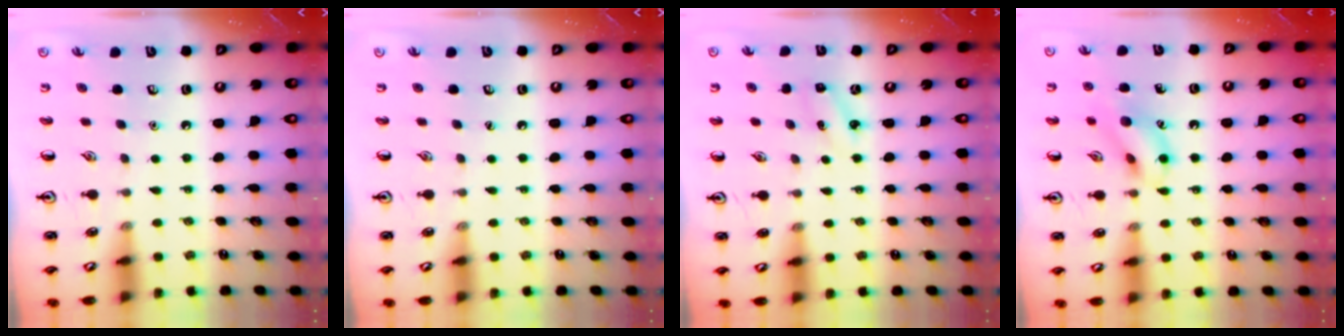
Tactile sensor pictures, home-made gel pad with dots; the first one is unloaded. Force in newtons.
{"total": 0.0}
{"total": 2.8, "press": 2.6, "slide": 1.0}
{"total": 11.3, "press": 11.2, "slide": 1.2}